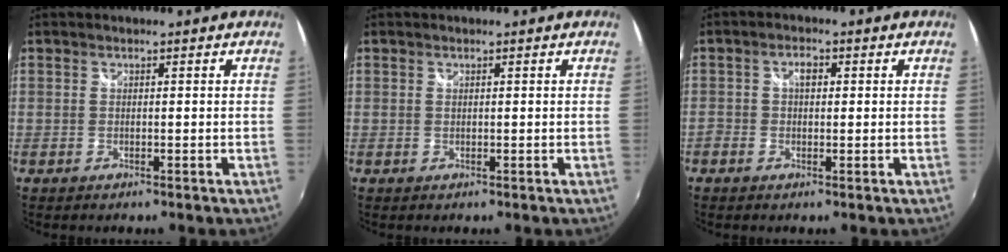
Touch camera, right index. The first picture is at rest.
{"total": 0.0}
{"total": 2.4, "force": [0.1, 1.6, 1.7], "torque": [-0.033, 0.010, 0.000]}